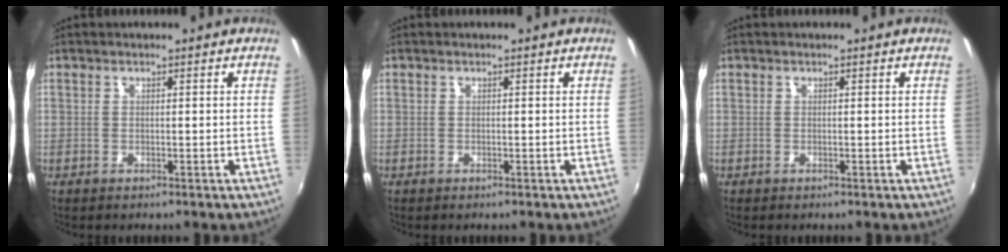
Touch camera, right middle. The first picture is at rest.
{"total": 0.0}
{"total": 0.0}